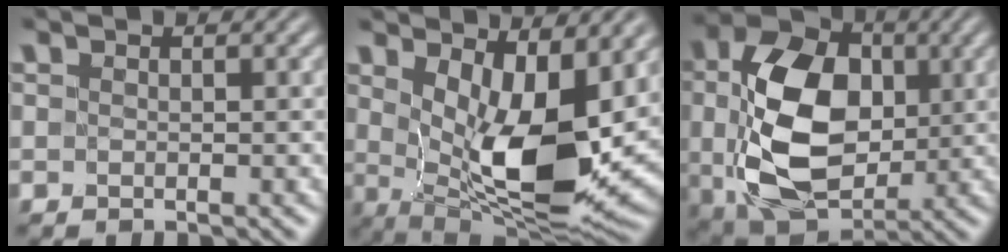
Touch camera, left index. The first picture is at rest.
{"total": 11.6, "force": [1.8, 5.4, 10.1], "torque": [-0.159, -0.033, 0.042]}
{"total": 11.7, "force": [0.6, 7.9, 8.6], "torque": [-0.180, -0.005, 0.017]}